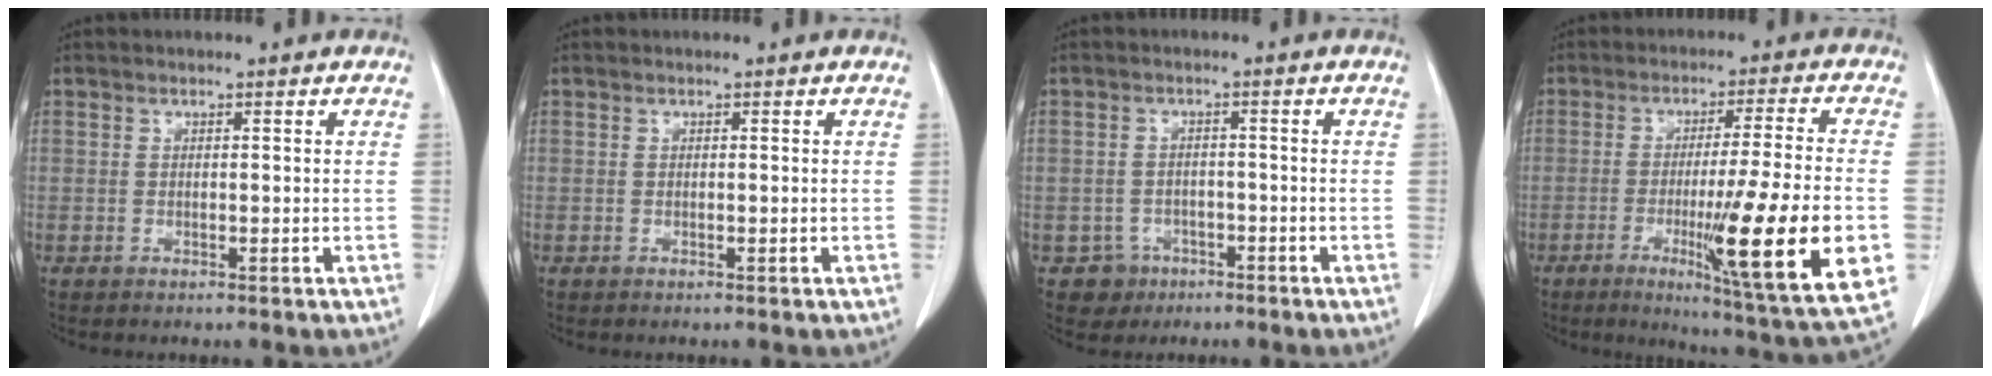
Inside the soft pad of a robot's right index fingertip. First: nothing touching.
{"total": 0.0}
{"total": 3.8, "force": [-1.9, 3.3, -0.3], "torque": [0.009, 0.016, -0.026]}
{"total": 19.0, "force": [-4.8, -0.7, 18.4], "torque": [-0.247, -0.041, -0.073]}